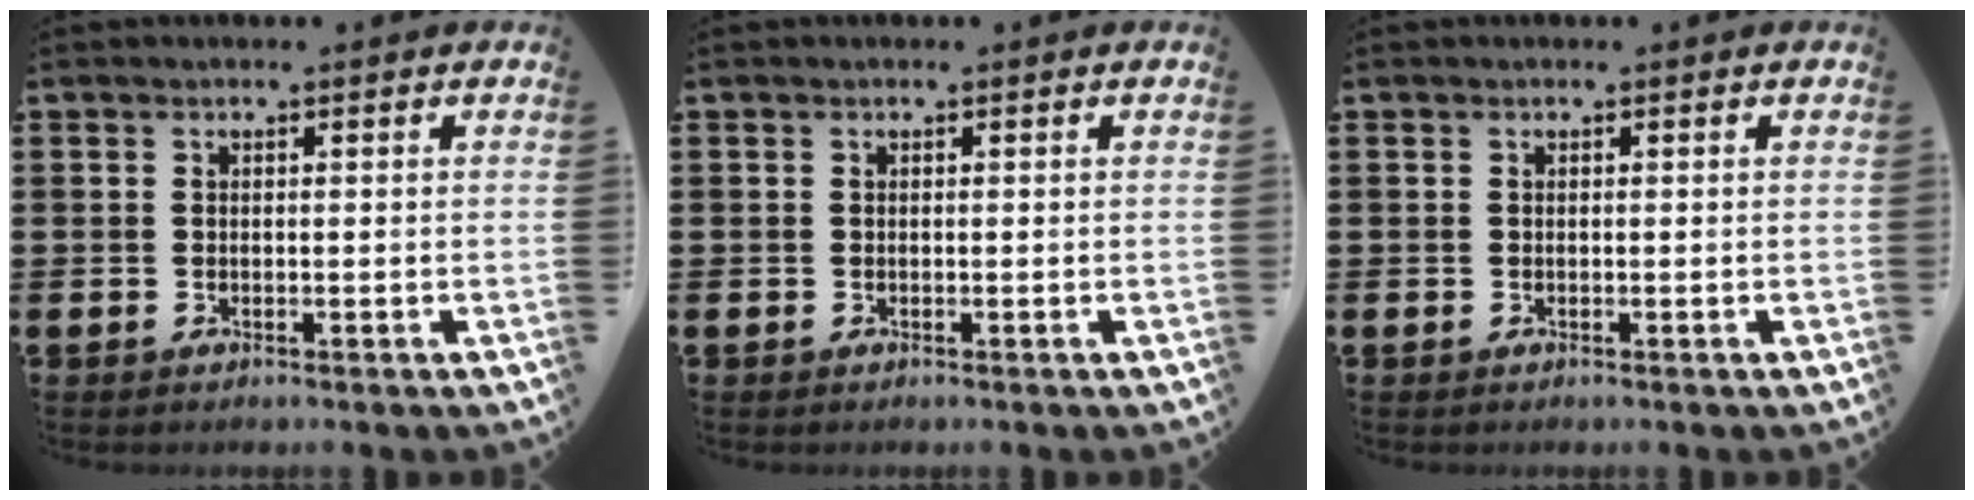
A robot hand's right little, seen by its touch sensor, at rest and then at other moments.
{"total": 0.0}
{"total": 0.0}